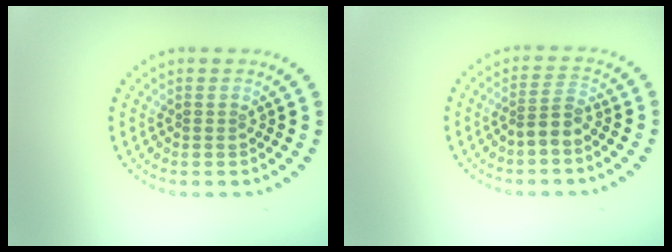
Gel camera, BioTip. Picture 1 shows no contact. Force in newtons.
{"total": 2.2, "press": 1.7, "slide": 1.4}